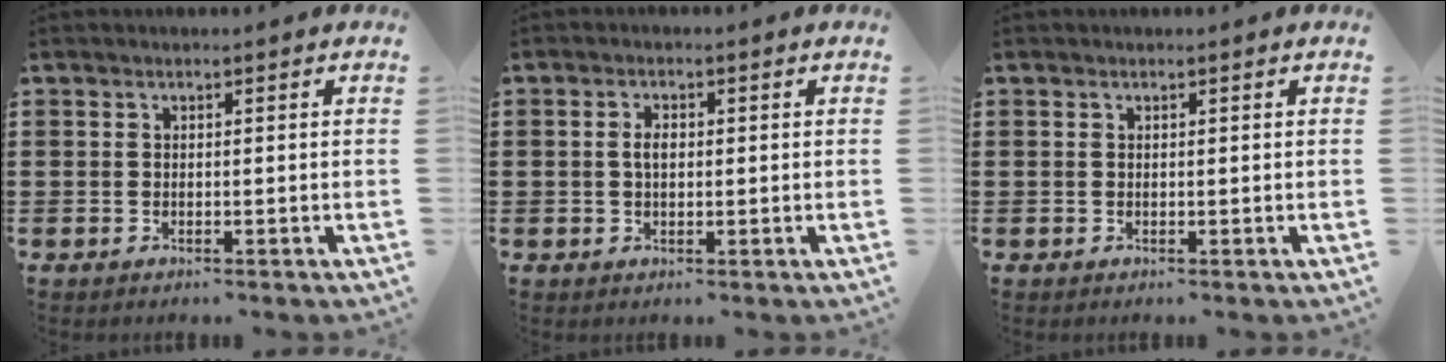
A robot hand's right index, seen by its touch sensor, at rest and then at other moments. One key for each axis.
{"total": 2.2, "fx": 0.0, "fy": 1.0, "fz": 1.9, "tx": -0.039, "ty": 0.005, "tz": -0.002}
{"total": 0.0}